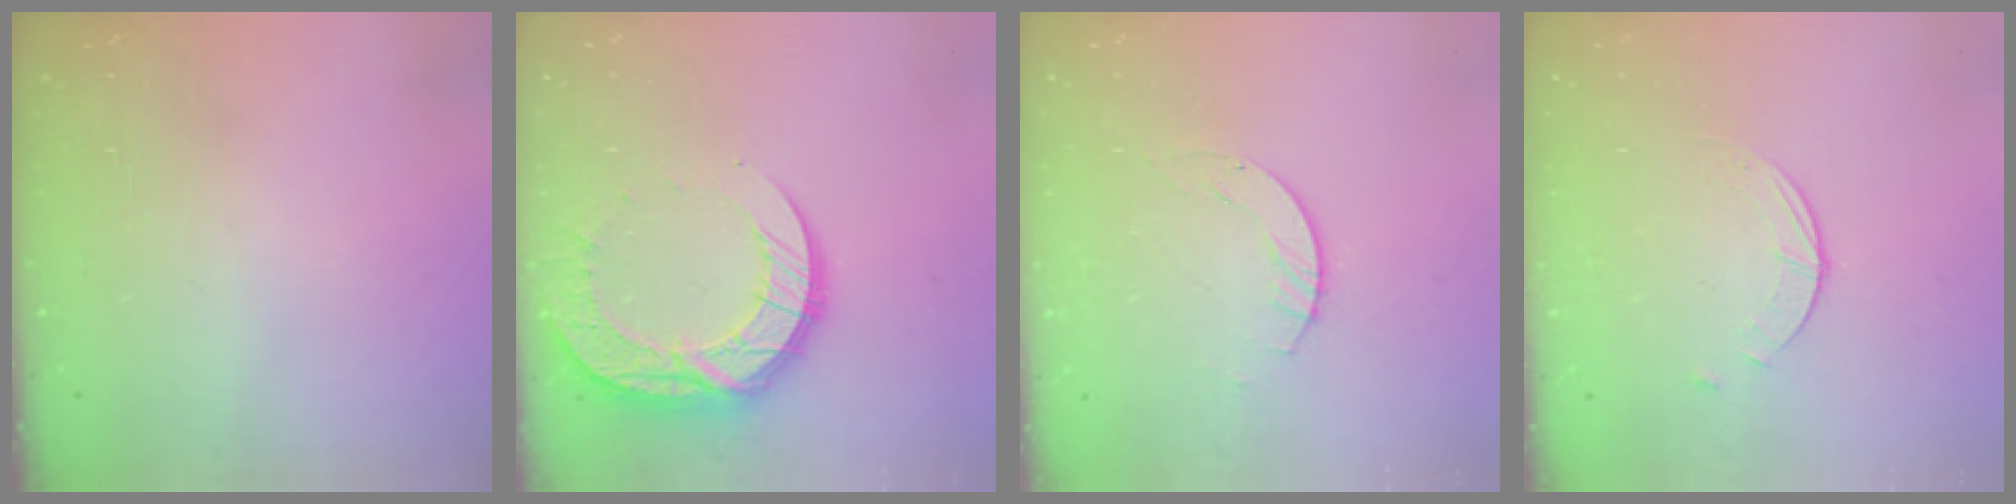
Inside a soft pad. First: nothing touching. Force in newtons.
{"total": 15.4, "press": 15.4, "slide": 1.2}
{"total": 2.9, "press": 2.9, "slide": 0.4}
{"total": 0.9, "press": 0.9, "slide": 0.2}